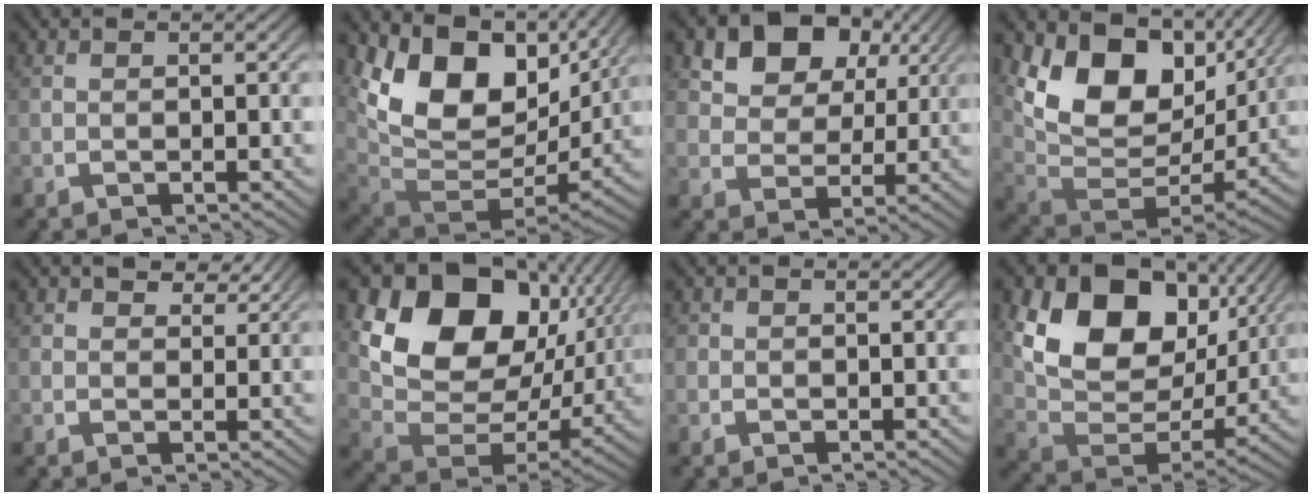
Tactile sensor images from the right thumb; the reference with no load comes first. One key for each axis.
{"total": 15.8, "fx": 1.9, "fy": 11.0, "fz": 11.1, "tx": -0.250, "ty": -0.041, "tz": 0.046}
{"total": 7.8, "fx": 4.1, "fy": 5.0, "fz": 4.4, "tx": -0.095, "ty": -0.005, "tz": 0.074}
{"total": 13.7, "fx": 1.9, "fy": 9.4, "fz": 9.8, "tx": -0.219, "ty": -0.038, "tz": 0.044}
{"total": 2.8, "fx": 2.3, "fy": 1.1, "fz": 1.2, "tx": -0.010, "ty": -0.001, "tz": 0.038}
{"total": 18.6, "fx": 3.2, "fy": 12.7, "fz": 13.2, "tx": -0.256, "ty": -0.022, "tz": 0.059}
{"total": 0.7, "fx": 0.1, "fy": 0.7, "fz": 0.1, "tx": 0.001, "ty": -0.004, "tz": 0.000}
{"total": 14.5, "fx": 3.5, "fy": 9.5, "fz": 10.4, "tx": -0.212, "ty": -0.020, "tz": 0.059}